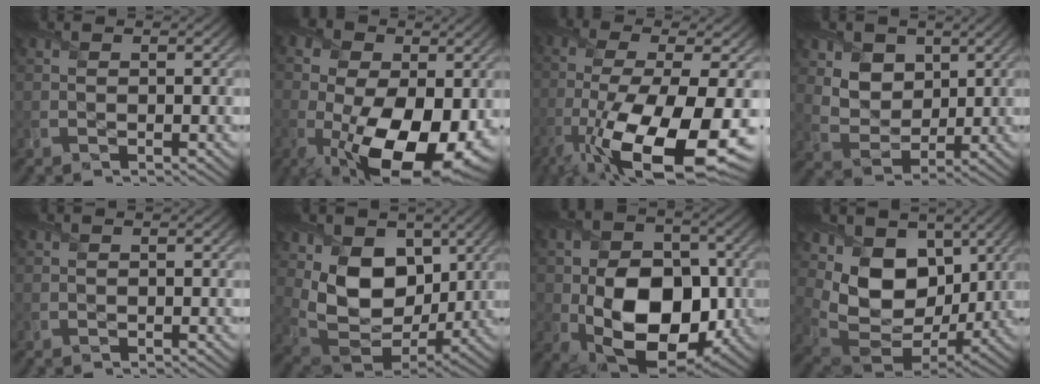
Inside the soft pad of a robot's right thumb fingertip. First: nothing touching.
{"total": 17.6, "force": [-4.1, 10.1, 13.8], "torque": [-0.248, -0.062, -0.044]}
{"total": 17.7, "force": [-7.7, 5.9, 14.7], "torque": [-0.302, -0.031, -0.132]}
{"total": 7.2, "force": [3.7, 5.2, 3.3], "torque": [-0.106, -0.026, 0.086]}
{"total": 0.0}
{"total": 11.7, "force": [3.7, 8.3, 7.4], "torque": [-0.165, -0.019, 0.065]}
{"total": 14.2, "force": [-2.7, 10.0, 9.8], "torque": [-0.167, -0.034, -0.042]}
{"total": 13.1, "force": [4.4, 9.5, 7.9], "torque": [-0.175, -0.009, 0.081]}